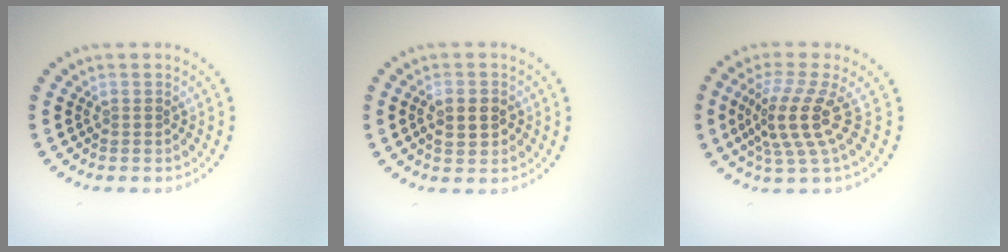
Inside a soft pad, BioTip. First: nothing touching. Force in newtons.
{"total": 2.7, "press": 2.7, "slide": 0.1}
{"total": 4.2, "press": 3.0, "slide": 2.9}